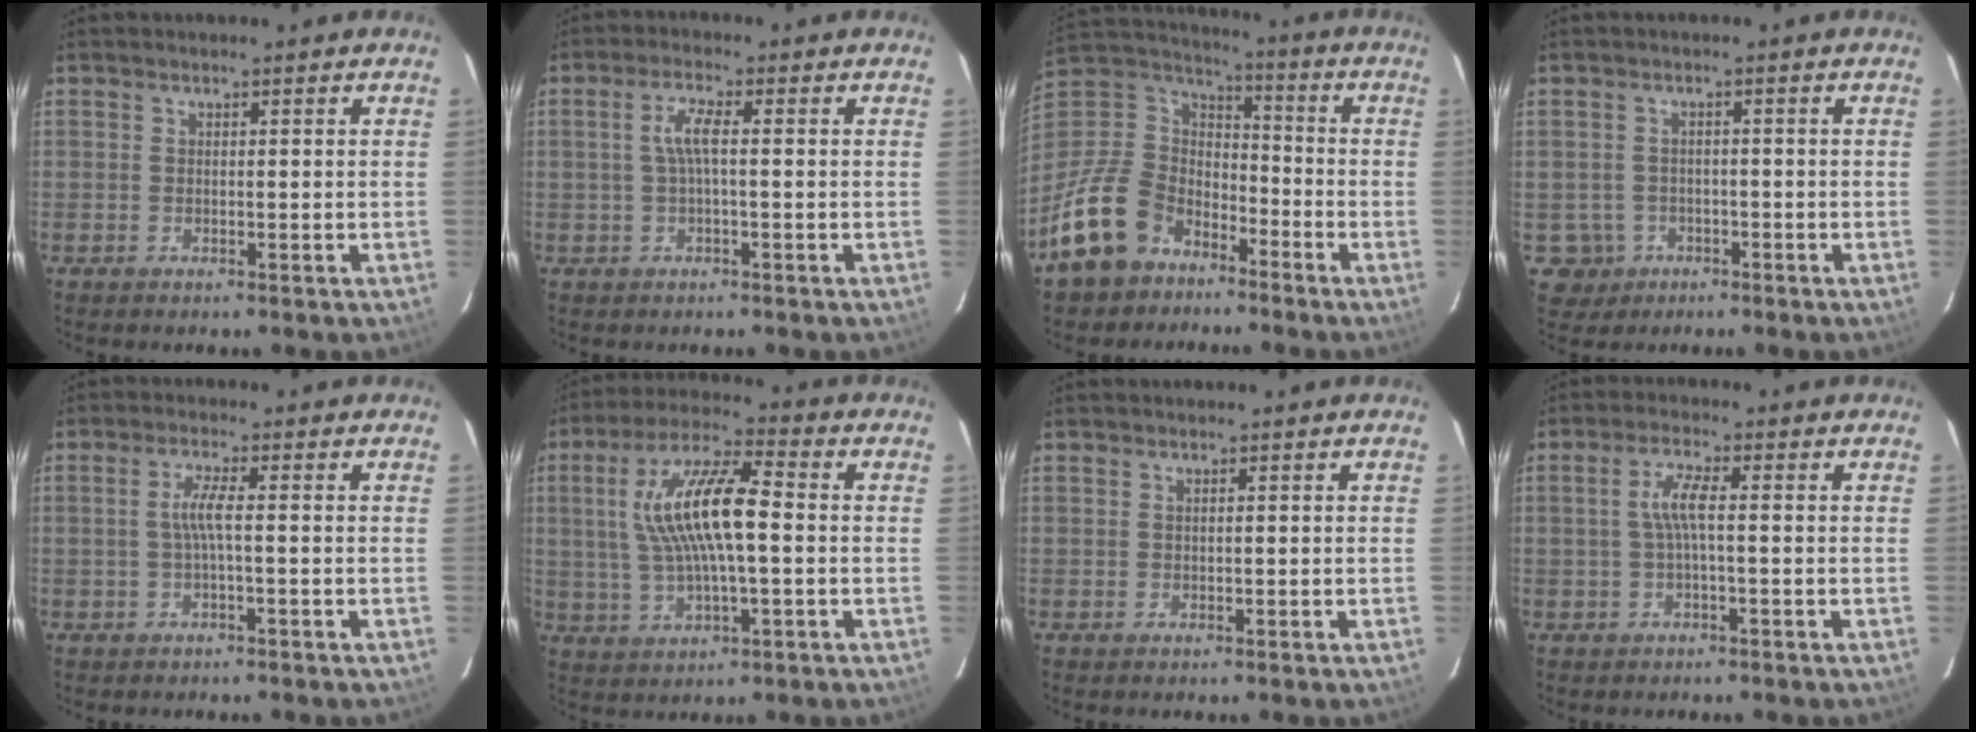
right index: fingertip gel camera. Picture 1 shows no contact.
{"total": 3.7, "force": [0.0, 0.6, 3.6], "torque": [-0.073, 0.006, 0.001]}
{"total": 16.4, "force": [-10.9, 10.6, 6.1], "torque": [-0.157, 0.025, -0.181]}
{"total": 4.6, "force": [-1.7, 4.3, 0.2], "torque": [-0.014, 0.015, -0.022]}
{"total": 3.1, "force": [-0.4, -0.1, 3.1], "torque": [-0.065, 0.002, -0.007]}
{"total": 14.0, "force": [1.0, 3.7, 13.4], "torque": [-0.259, 0.015, 0.020]}
{"total": 0.0}
{"total": 3.9, "force": [-0.2, 0.4, 3.9], "torque": [-0.078, 0.005, -0.002]}